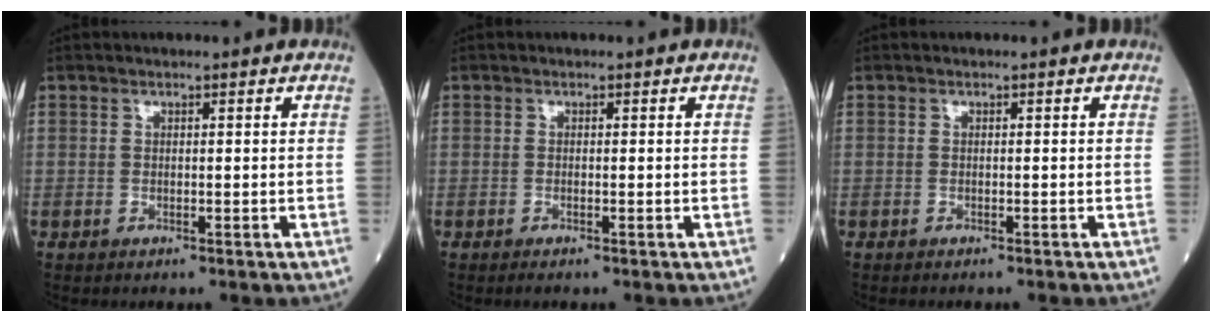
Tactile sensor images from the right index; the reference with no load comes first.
{"total": 0.5, "force": [-0.3, -0.1, 0.4], "torque": [-0.011, -0.001, -0.008]}
{"total": 1.4, "force": [-1.2, 0.0, 0.6], "torque": [-0.006, 0.000, -0.016]}